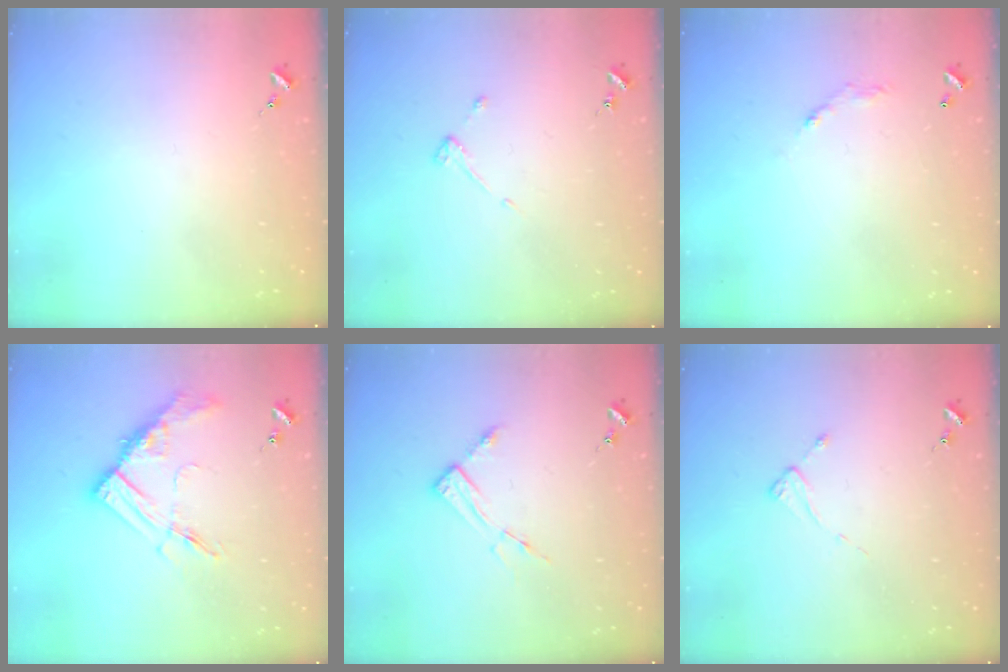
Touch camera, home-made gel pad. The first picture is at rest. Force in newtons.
{"total": 3.1, "press": 3.0, "slide": 0.5}
{"total": 5.7, "press": 5.7, "slide": 0.4}
{"total": 12.4, "press": 12.4, "slide": 0.9}
{"total": 6.2, "press": 6.2, "slide": 0.4}
{"total": 2.0, "press": 2.0, "slide": 0.3}